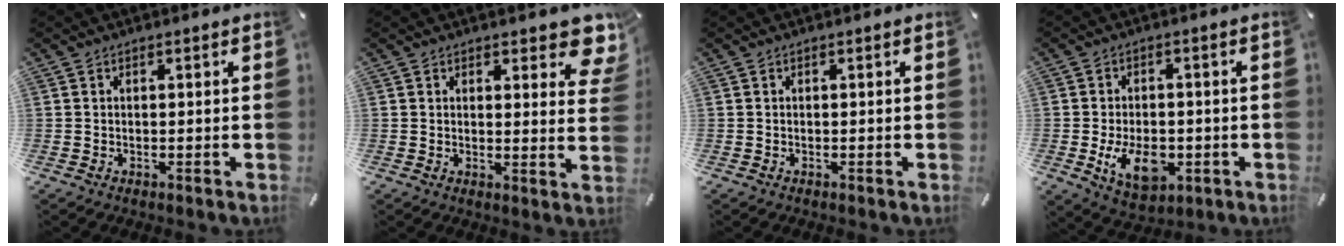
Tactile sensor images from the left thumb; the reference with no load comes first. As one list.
[{"total": 6.9, "force": [4.9, 3.0, 3.8], "torque": [-0.036, -0.034, 0.084]}, {"total": 0.0}, {"total": 10.2, "force": [-2.6, 6.5, 7.4], "torque": [-0.138, -0.001, -0.042]}]